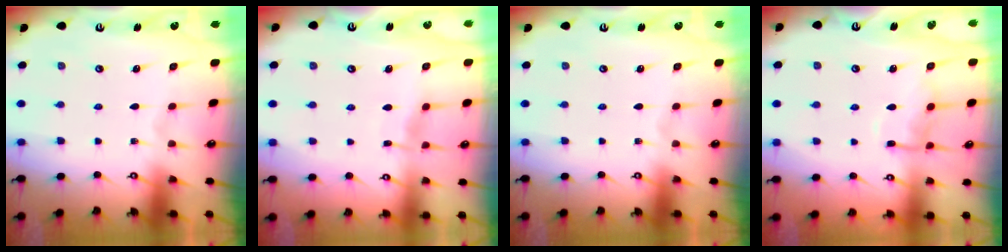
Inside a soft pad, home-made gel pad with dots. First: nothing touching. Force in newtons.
{"total": 4.9, "press": 4.8, "slide": 0.5}
{"total": 0.0}
{"total": 7.9, "press": 7.9, "slide": 0.5}